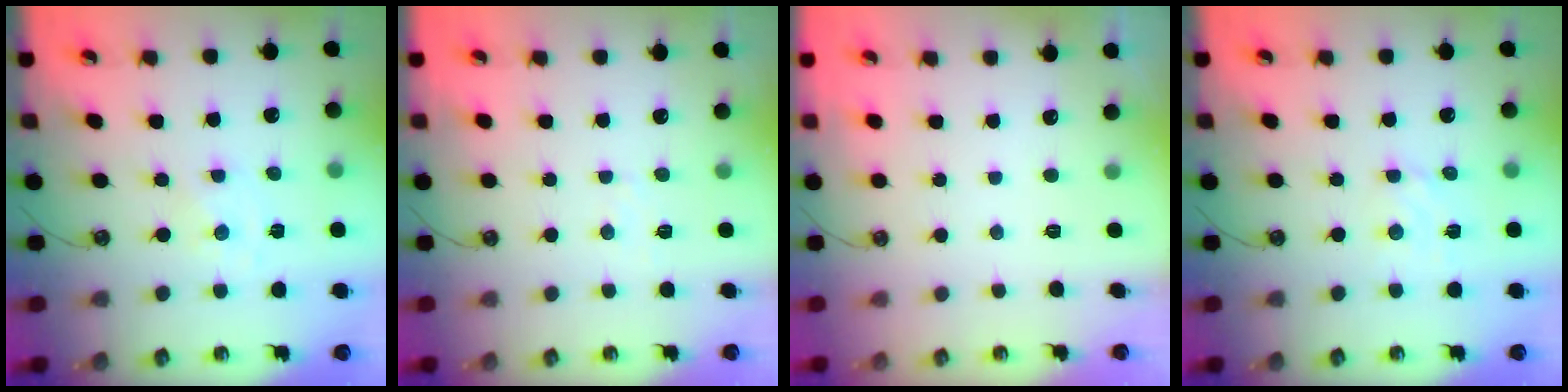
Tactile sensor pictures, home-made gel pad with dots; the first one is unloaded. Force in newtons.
{"total": 3.4, "press": 3.3, "slide": 0.5}
{"total": 0.0}
{"total": 2.6, "press": 2.6, "slide": 0.3}